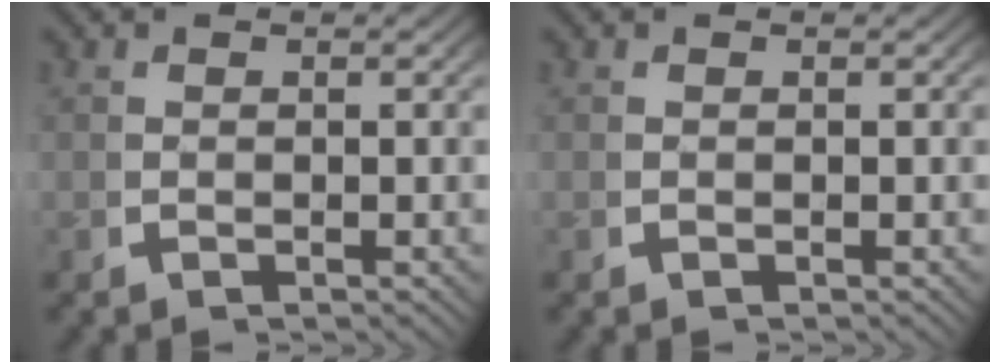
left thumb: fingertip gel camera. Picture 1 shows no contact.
{"total": 0.0}